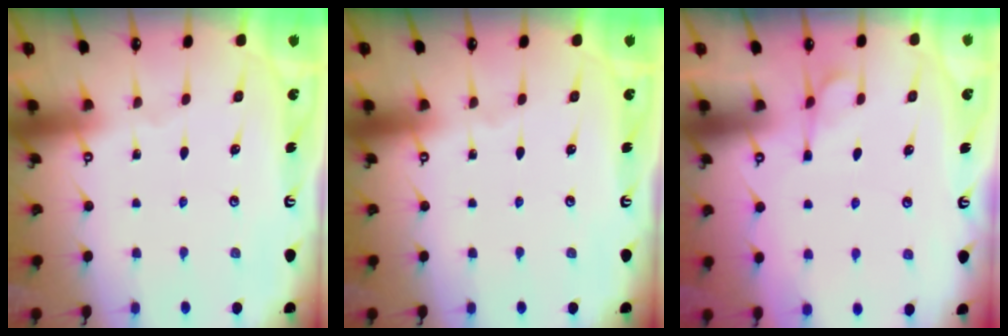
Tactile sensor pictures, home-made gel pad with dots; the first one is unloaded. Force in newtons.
{"total": 0.0}
{"total": 1.1, "press": 0.1, "slide": 1.1}